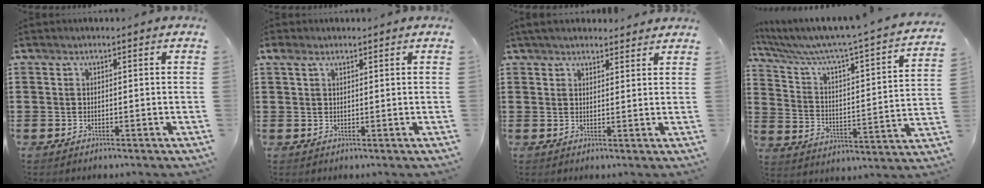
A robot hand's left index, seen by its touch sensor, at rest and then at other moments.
{"total": 1.5, "force": [0.7, 0.8, 1.0], "torque": [-0.022, 0.006, 0.013]}
{"total": 3.0, "force": [2.8, 0.5, 0.7], "torque": [-0.020, 0.000, 0.055]}
{"total": 5.3, "force": [4.4, 0.1, 3.0], "torque": [-0.079, -0.048, 0.065]}